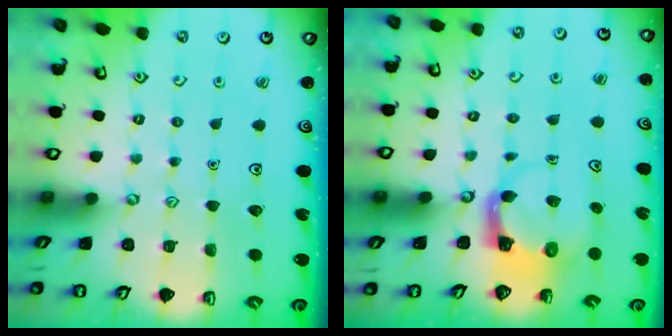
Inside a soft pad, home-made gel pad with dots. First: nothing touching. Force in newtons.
{"total": 3.9, "press": 3.9, "slide": 0.6}